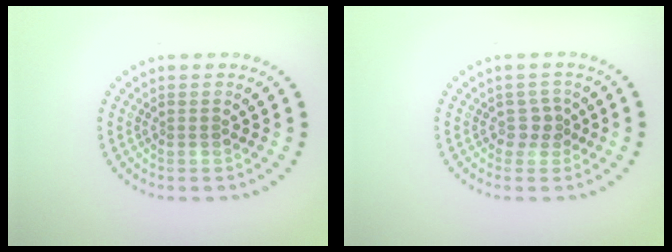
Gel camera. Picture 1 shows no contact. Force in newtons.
{"total": 1.5, "press": 1.1, "slide": 1.1}